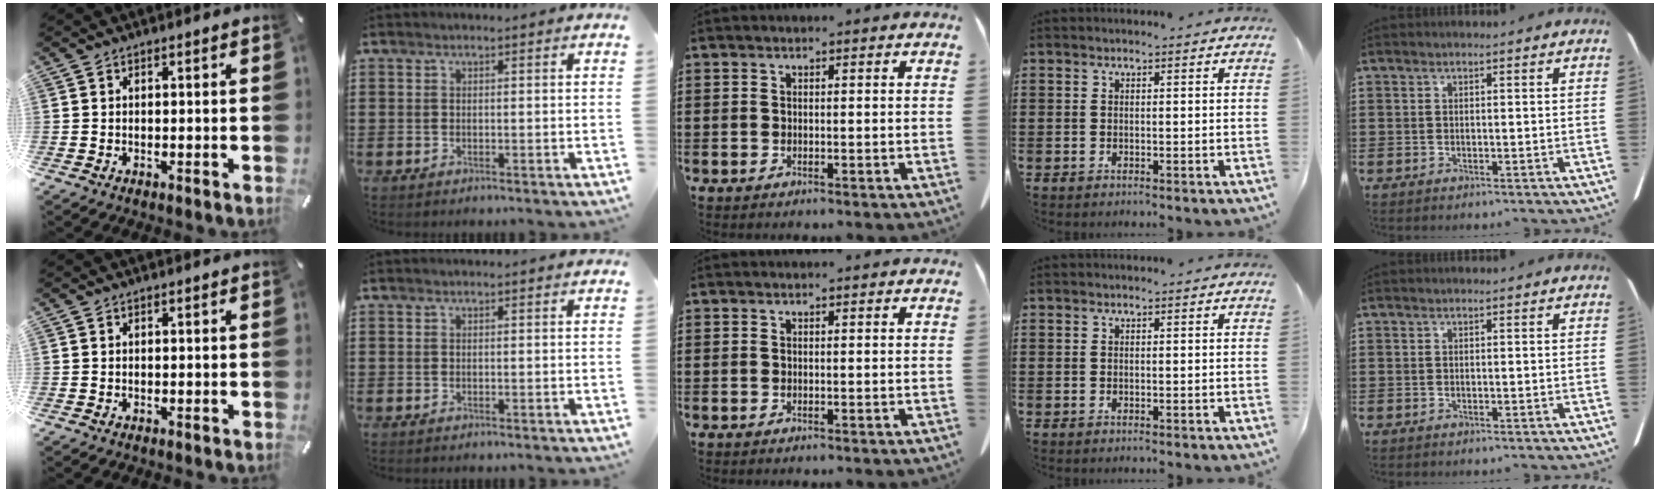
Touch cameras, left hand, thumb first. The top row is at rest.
{}